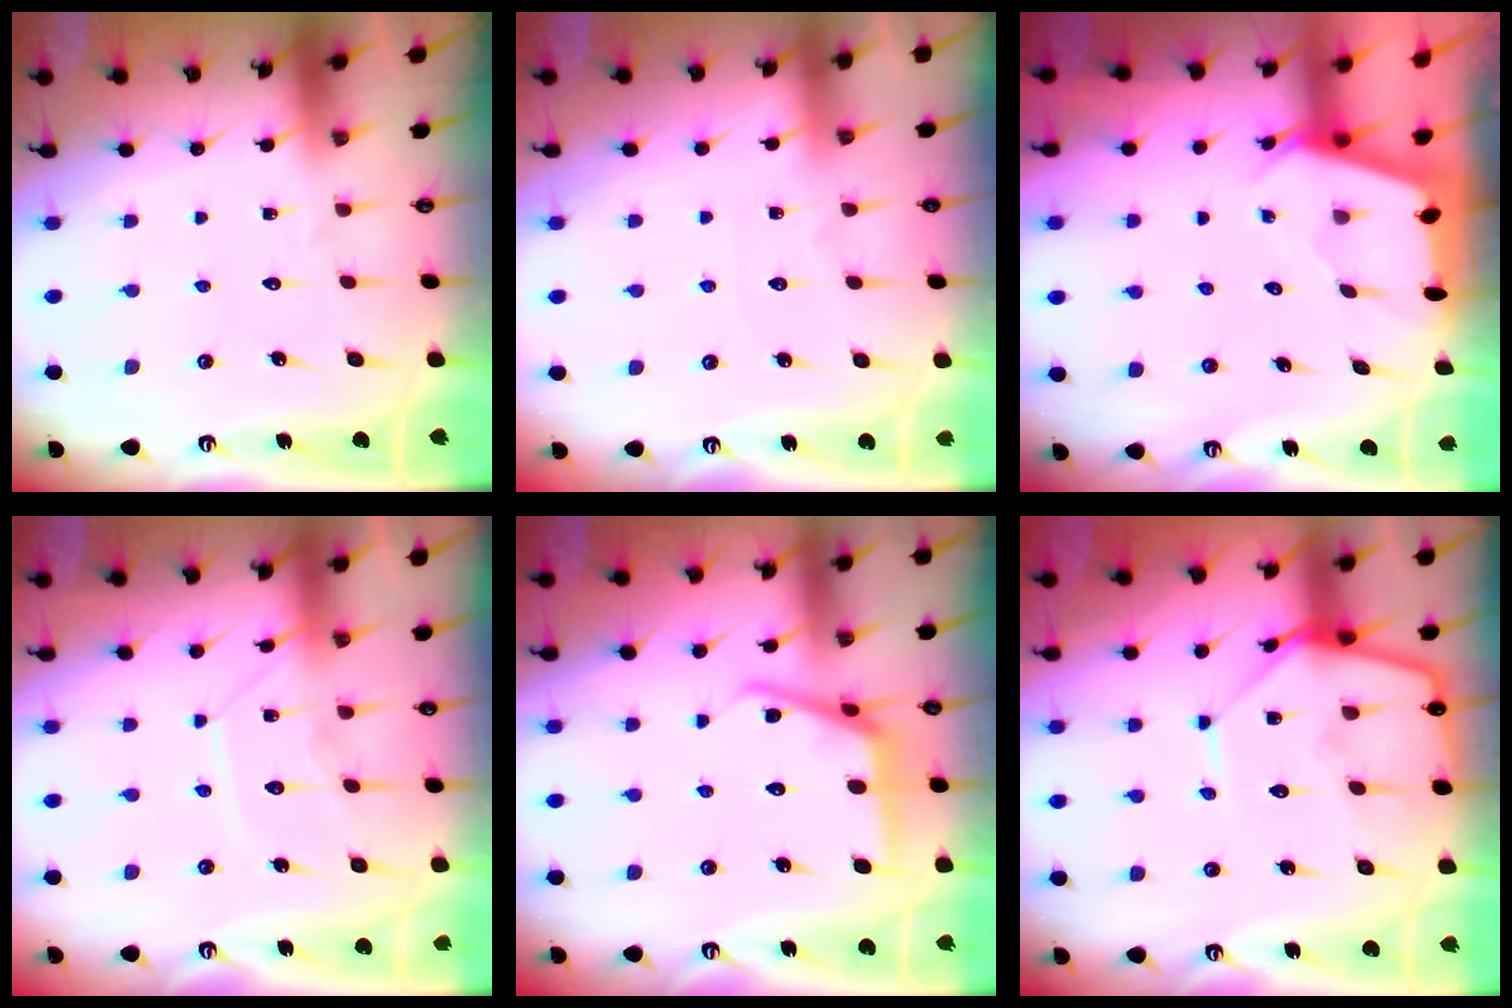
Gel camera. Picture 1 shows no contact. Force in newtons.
{"total": 3.4, "press": 3.4, "slide": 0.5}
{"total": 2.4, "press": 2.4, "slide": 0.3}
{"total": 10.5, "press": 10.5, "slide": 0.9}
{"total": 9.8, "press": 9.8, "slide": 0.3}
{"total": 11.2, "press": 11.1, "slide": 1.1}